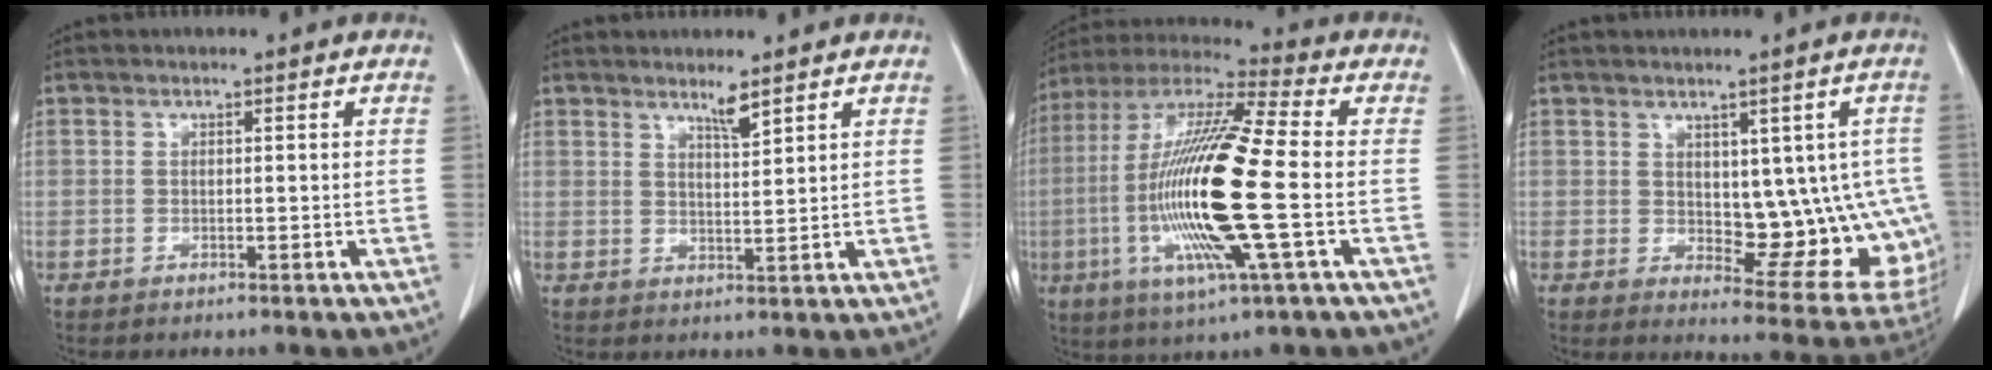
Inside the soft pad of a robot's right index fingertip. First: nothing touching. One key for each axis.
{"total": 2.7, "fx": 2.2, "fy": 0.0, "fz": 1.5, "tx": -0.030, "ty": -0.008, "tz": 0.042}
{"total": 20.5, "fx": -3.3, "fy": 1.4, "fz": 20.2, "tx": -0.423, "ty": -0.013, "tz": -0.068}
{"total": 12.3, "fx": 0.5, "fy": 6.3, "fz": 10.6, "tx": -0.104, "ty": 0.004, "tz": 0.025}